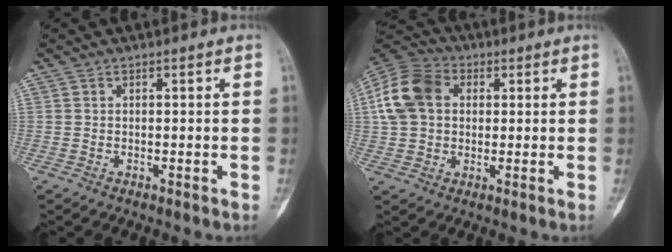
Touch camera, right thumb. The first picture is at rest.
{"total": 12.5, "force": [2.5, 9.3, 8.0], "torque": [-0.147, 0.024, 0.036]}